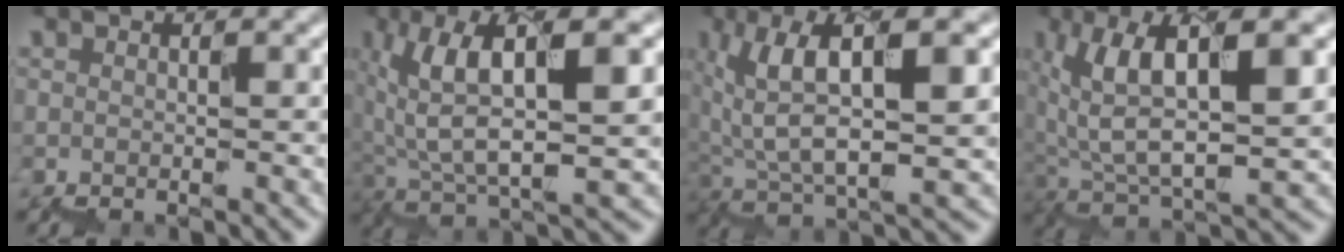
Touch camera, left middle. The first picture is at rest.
{"total": 8.1, "force": [2.7, 2.3, 7.3], "torque": [-0.134, 0.018, 0.053]}
{"total": 7.4, "force": [2.8, 2.1, 6.5], "torque": [-0.125, 0.014, 0.056]}
{"total": 8.2, "force": [3.2, 2.5, 7.1], "torque": [-0.137, 0.014, 0.063]}